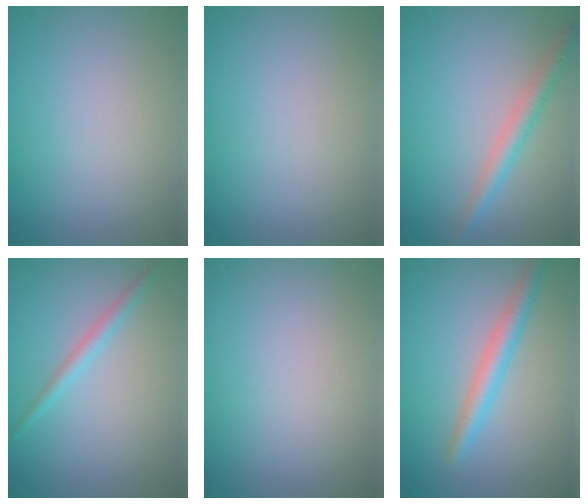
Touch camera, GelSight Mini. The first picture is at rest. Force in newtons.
{"total": 0.0}
{"total": 2.4, "press": 2.4, "slide": 0.1}
{"total": 1.4, "press": 1.4, "slide": 0.1}
{"total": 0.0}
{"total": 2.8, "press": 2.8, "slide": 0.0}